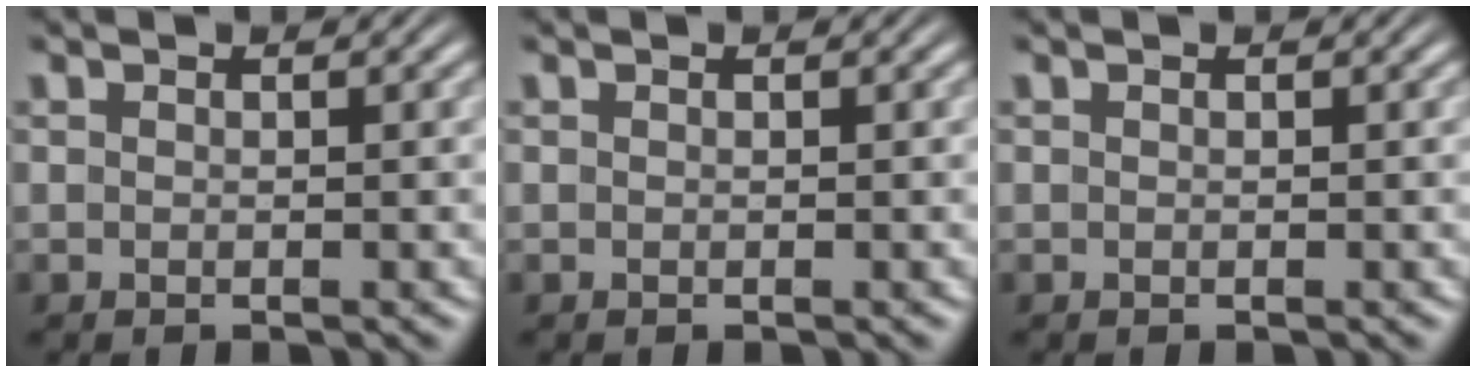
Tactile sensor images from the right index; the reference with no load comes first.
{"total": 0.0}
{"total": 0.0}